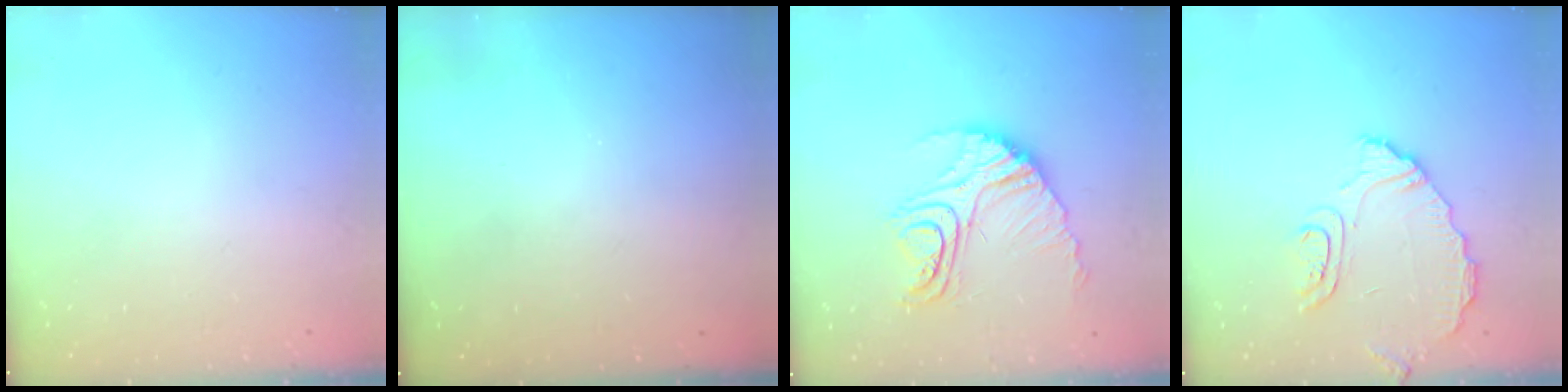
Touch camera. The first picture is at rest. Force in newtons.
{"total": 3.0, "press": 3.0, "slide": 0.1}
{"total": 16.4, "press": 16.4, "slide": 1.5}
{"total": 9.5, "press": 9.5, "slide": 0.4}